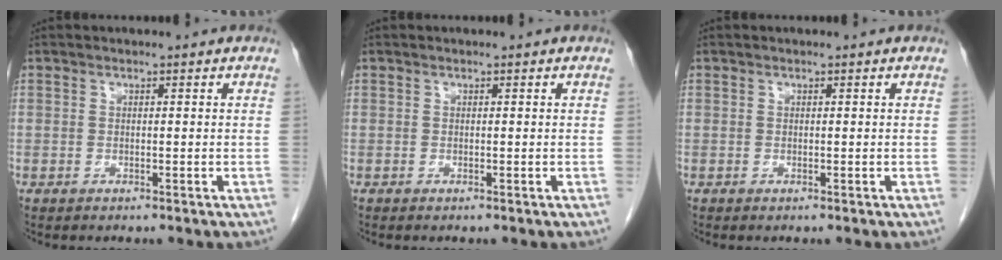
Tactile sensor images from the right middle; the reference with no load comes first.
{"total": 0.0}
{"total": 0.0}